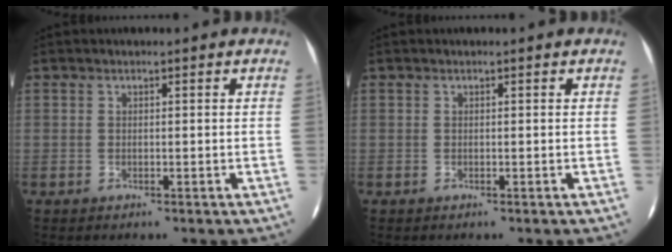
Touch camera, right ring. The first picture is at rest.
{"total": 0.0}